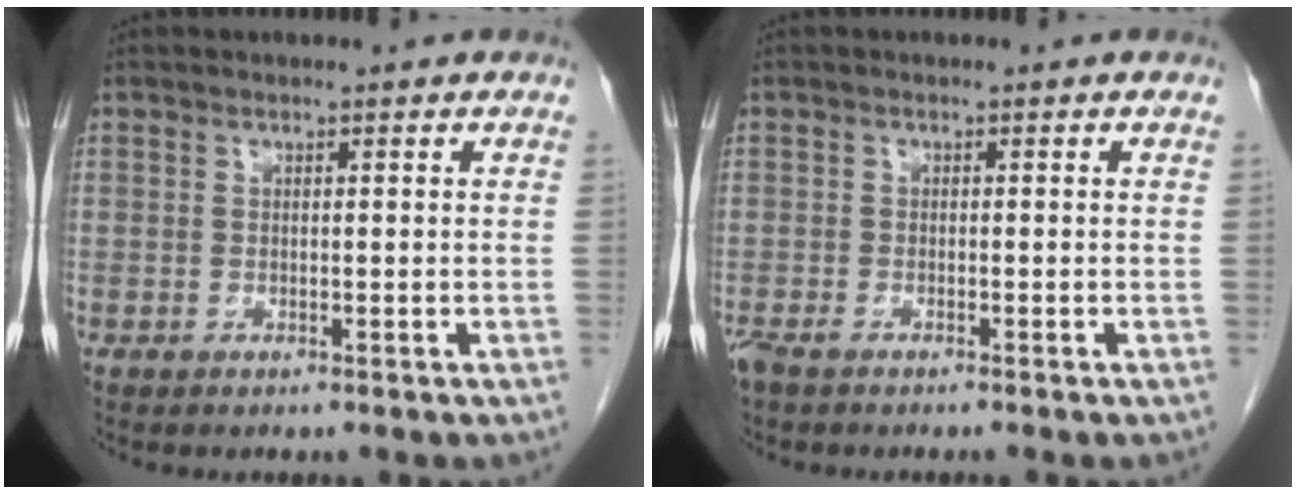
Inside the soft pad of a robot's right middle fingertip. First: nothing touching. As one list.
[{"total": 2.2, "force": [-1.8, 0.3, 1.2], "torque": [-0.022, -0.005, -0.031]}]